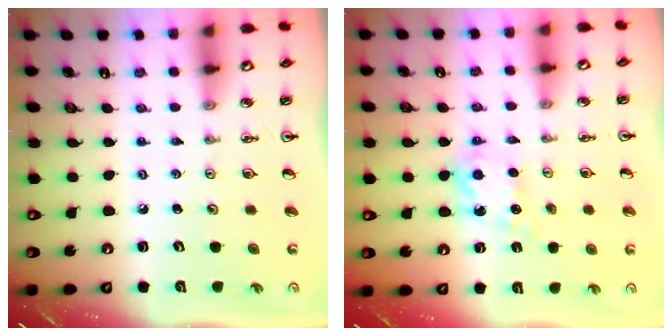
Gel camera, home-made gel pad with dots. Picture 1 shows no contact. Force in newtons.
{"total": 7.4, "press": 7.4, "slide": 0.5}